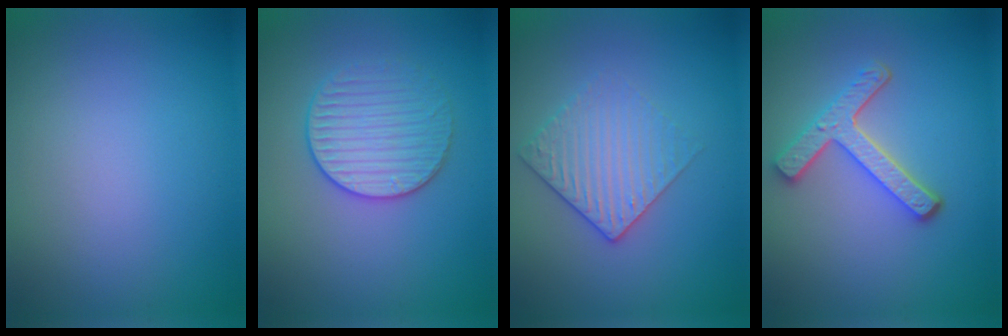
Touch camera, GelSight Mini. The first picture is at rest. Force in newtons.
{"total": 3.2, "press": 3.1, "slide": 0.5}
{"total": 2.9, "press": 2.6, "slide": 1.4}
{"total": 4.0, "press": 3.1, "slide": 2.5}